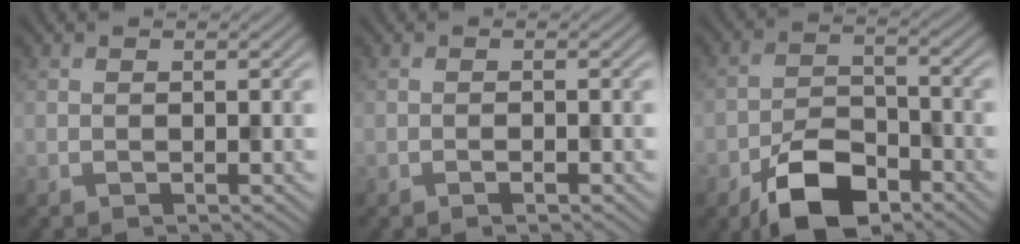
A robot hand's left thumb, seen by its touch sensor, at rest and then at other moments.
{"total": 0.7, "force": [-0.5, 0.1, 0.5], "torque": [-0.009, 0.000, -0.008]}
{"total": 8.7, "force": [-5.5, 4.3, 5.2], "torque": [-0.088, -0.002, -0.113]}